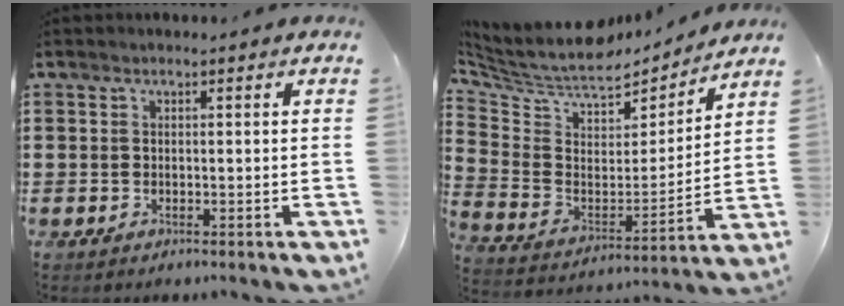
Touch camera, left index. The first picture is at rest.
{"total": 6.7, "force": [6.1, 2.2, 1.9], "torque": [-0.073, -0.047, 0.102]}